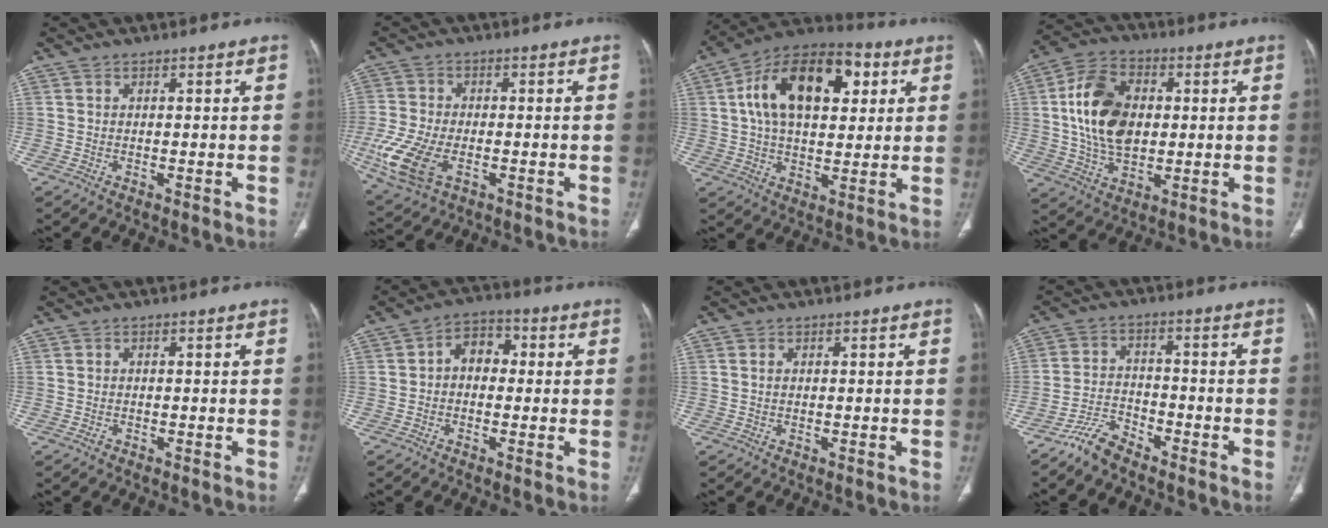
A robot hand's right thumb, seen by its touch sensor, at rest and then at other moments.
{"total": 12.3, "force": [-4.0, 7.1, 9.2], "torque": [-0.214, -0.002, -0.069]}
{"total": 20.7, "force": [5.8, 11.7, 16.0], "torque": [-0.235, 0.012, 0.084]}
{"total": 14.9, "force": [1.3, 9.7, 11.2], "torque": [-0.192, 0.008, 0.023]}
{"total": 0.7, "force": [-0.4, 0.5, 0.3], "torque": [-0.004, 0.001, -0.008]}
{"total": 6.0, "force": [0.2, 4.3, 4.1], "torque": [-0.041, 0.021, -0.010]}
{"total": 0.6, "force": [0.1, 0.4, 0.4], "torque": [-0.012, 0.003, 0.004]}
{"total": 5.9, "force": [-5.1, 2.0, 2.1], "torque": [-0.044, 0.025, -0.102]}